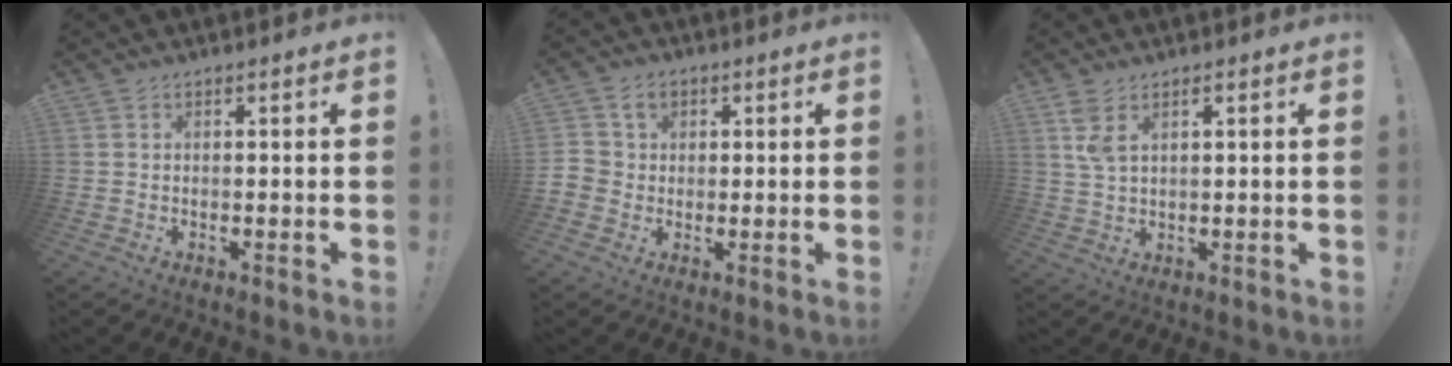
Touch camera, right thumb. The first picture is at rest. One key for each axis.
{"total": 5.6, "fx": 1.7, "fy": 5.0, "fz": 1.9, "tx": -0.033, "ty": 0.003, "tz": 0.035}
{"total": 4.6, "fx": 2.1, "fy": 1.9, "fz": 3.6, "tx": -0.074, "ty": 0.000, "tz": 0.040}